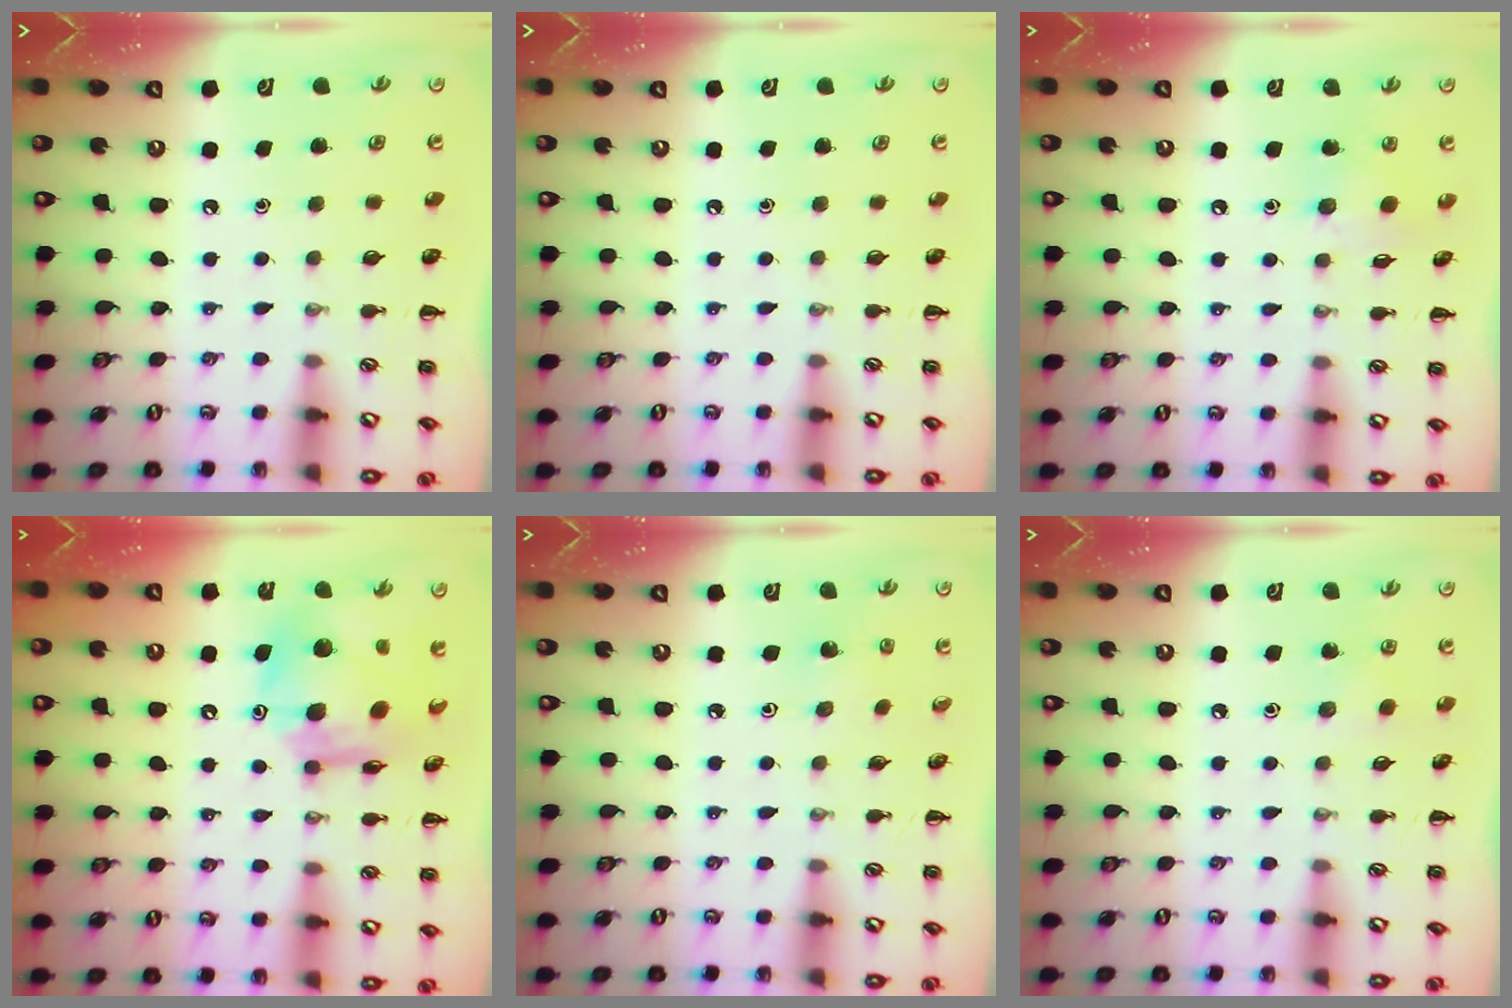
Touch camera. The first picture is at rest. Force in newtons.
{"total": 0.0}
{"total": 5.0, "press": 5.0, "slide": 0.7}
{"total": 11.6, "press": 11.1, "slide": 3.3}
{"total": 1.9, "press": 1.8, "slide": 0.7}
{"total": 4.5, "press": 4.4, "slide": 1.1}